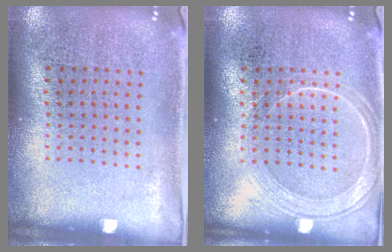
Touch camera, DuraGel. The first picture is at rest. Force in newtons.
{"total": 2.2, "press": 2.1, "slide": 0.4}